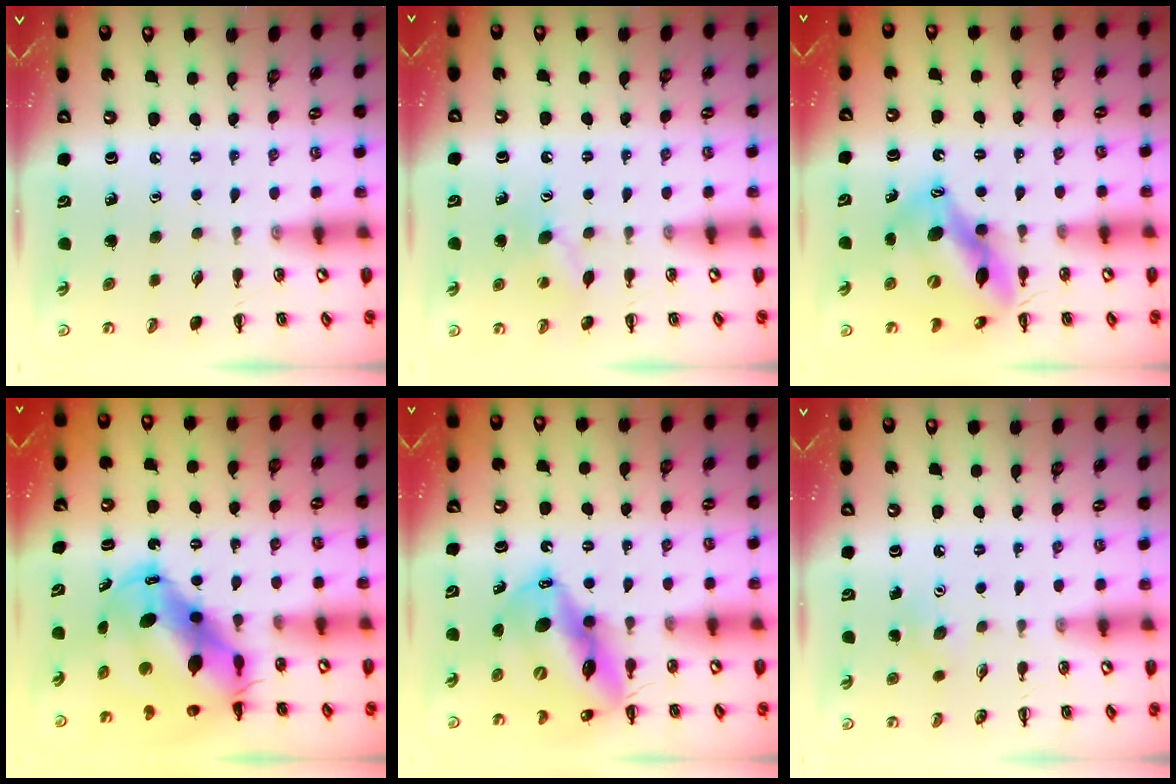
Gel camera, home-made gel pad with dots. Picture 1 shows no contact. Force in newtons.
{"total": 7.2, "press": 7.1, "slide": 1.2}
{"total": 14.5, "press": 14.0, "slide": 3.7}
{"total": 13.2, "press": 12.7, "slide": 3.8}
{"total": 16.1, "press": 15.4, "slide": 4.6}
{"total": 5.2, "press": 5.0, "slide": 1.3}